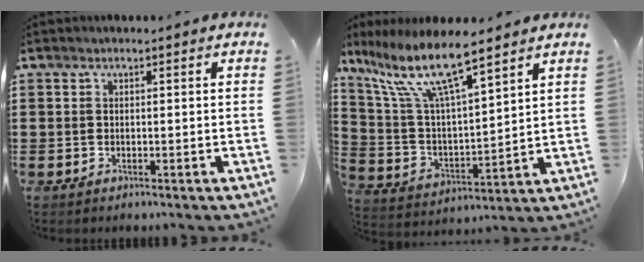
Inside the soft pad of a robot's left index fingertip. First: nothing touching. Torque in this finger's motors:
{"motor_torque": [1.96, -0.17, 1.05, 0.18]}